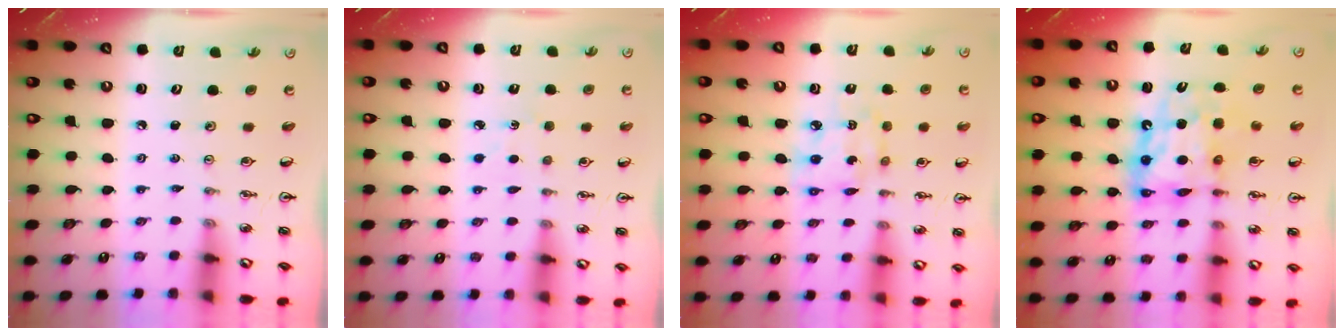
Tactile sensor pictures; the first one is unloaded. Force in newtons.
{"total": 2.9, "press": 2.9, "slide": 0.3}
{"total": 8.2, "press": 8.2, "slide": 0.7}
{"total": 12.5, "press": 12.5, "slide": 1.2}